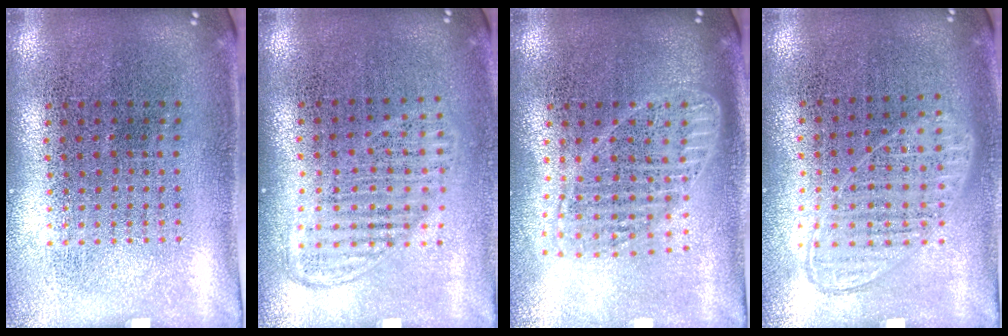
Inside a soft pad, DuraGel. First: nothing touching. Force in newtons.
{"total": 1.3, "press": 1.2, "slide": 0.6}
{"total": 1.8, "press": 1.6, "slide": 0.9}
{"total": 0.9, "press": 0.9, "slide": 0.3}